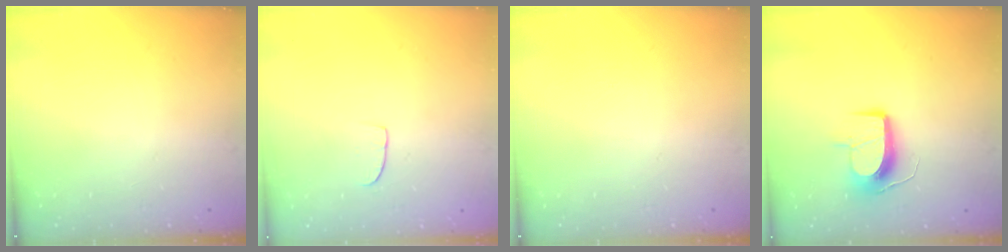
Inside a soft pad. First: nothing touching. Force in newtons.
{"total": 5.2, "press": 5.2, "slide": 0.3}
{"total": 0.0}
{"total": 10.6, "press": 10.6, "slide": 0.1}